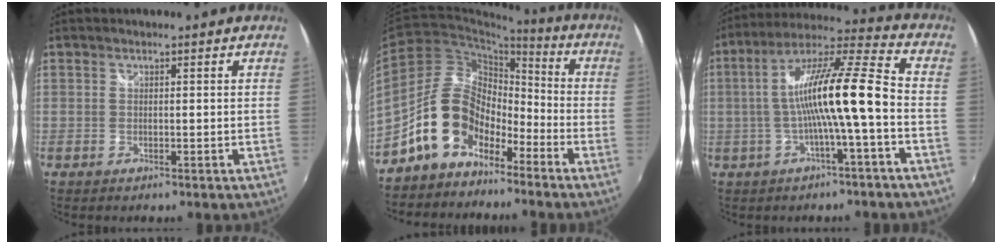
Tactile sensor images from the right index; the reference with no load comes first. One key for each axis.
{"total": 12.2, "fx": -8.1, "fy": 7.3, "fz": 5.4, "tx": -0.100, "ty": 0.030, "tz": -0.149}
{"total": 14.2, "fx": -2.5, "fy": 0.3, "fz": 13.9, "tx": -0.248, "ty": 0.019, "tz": -0.039}